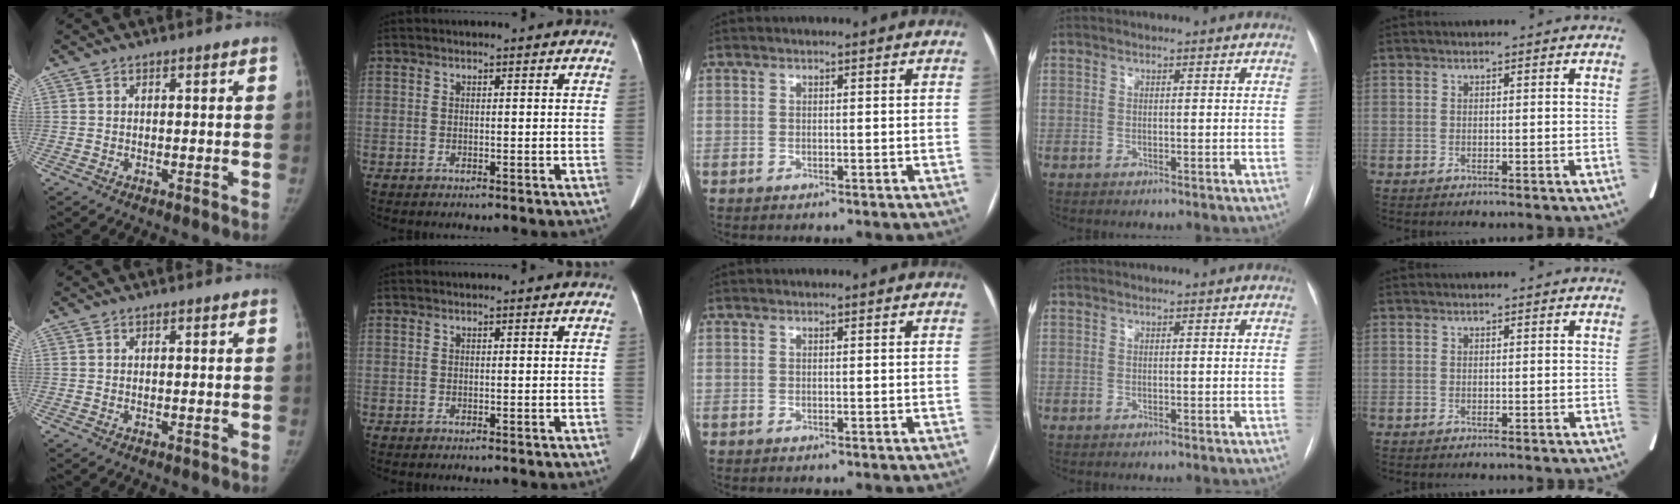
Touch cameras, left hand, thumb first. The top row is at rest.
{}